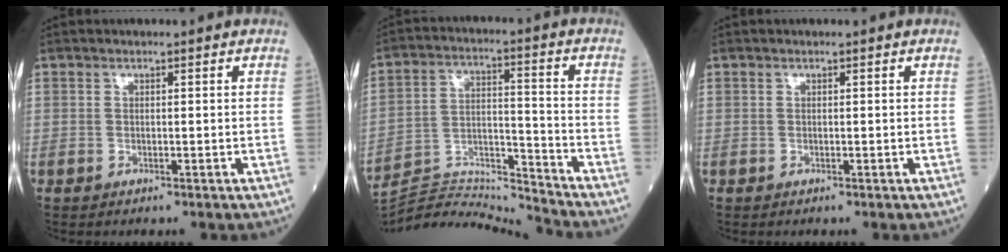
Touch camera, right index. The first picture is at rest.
{"total": 13.7, "force": [-13.3, -3.0, -0.2], "torque": [0.001, 0.028, -0.234]}
{"total": 0.0}